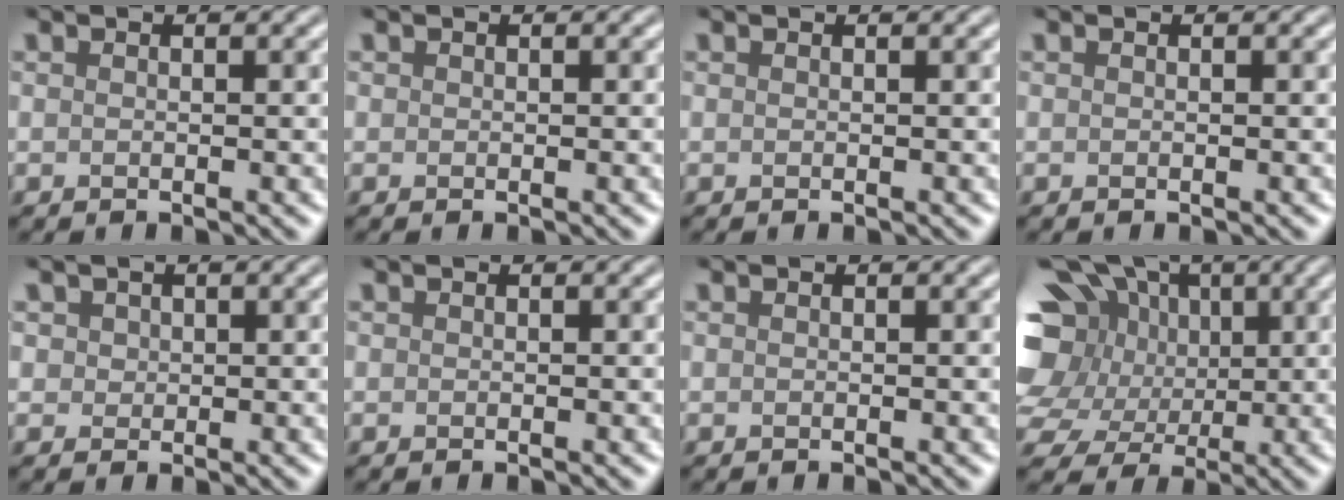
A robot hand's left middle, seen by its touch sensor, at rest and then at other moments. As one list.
[{"total": 0.0}, {"total": 0.0}, {"total": 0.0}, {"total": 2.6, "force": [1.4, 1.9, 1.2], "torque": [-0.026, 0.015, 0.020]}, {"total": 0.0}, {"total": 0.0}, {"total": 15.0, "force": [2.9, 12.1, 8.5], "torque": [-0.199, 0.022, 0.037]}]